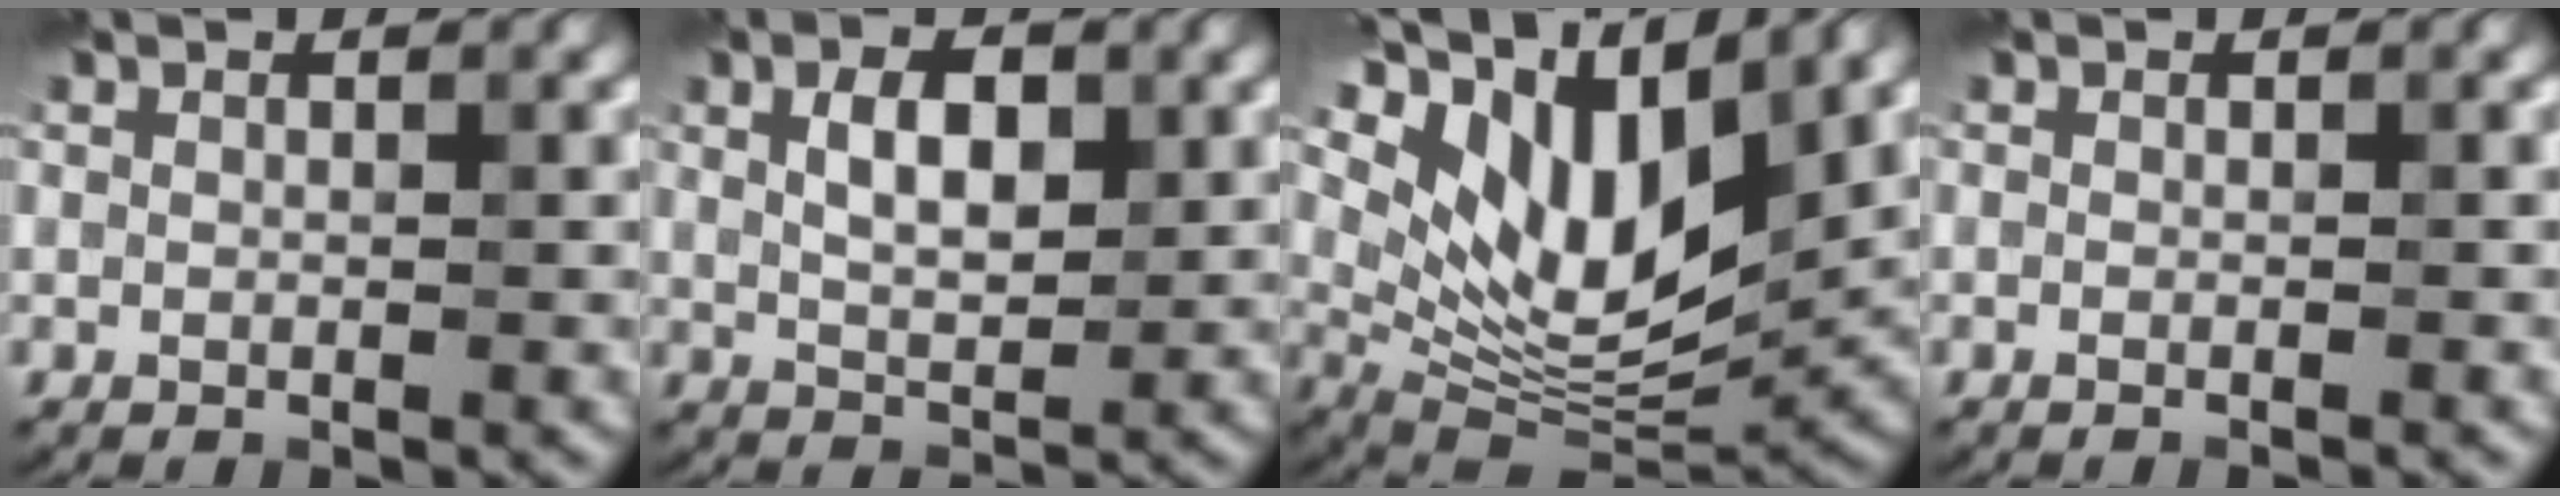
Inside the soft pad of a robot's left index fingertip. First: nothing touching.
{"total": 4.0, "force": [1.0, 2.0, 3.3], "torque": [-0.067, 0.004, 0.021]}
{"total": 12.1, "force": [6.3, 5.2, 8.9], "torque": [-0.157, -0.002, 0.122]}
{"total": 0.9, "force": [-0.4, 0.3, 0.8], "torque": [-0.009, -0.006, -0.012]}